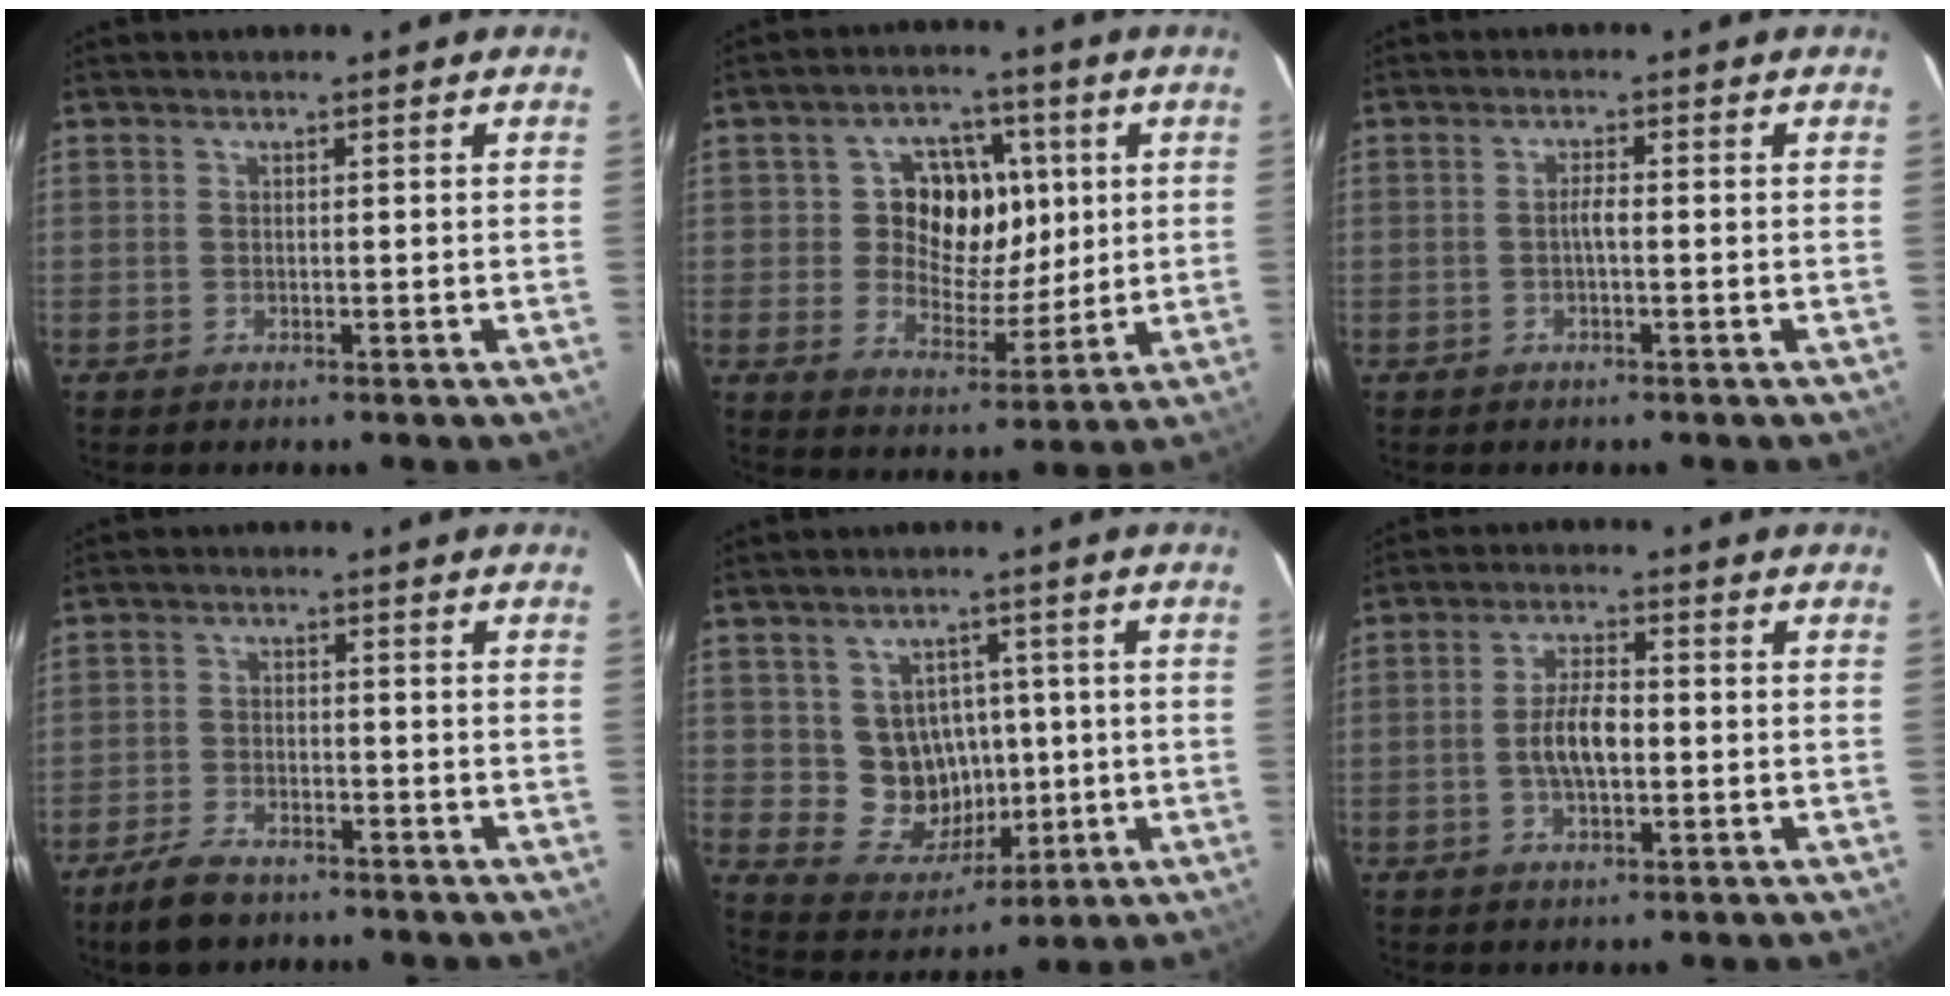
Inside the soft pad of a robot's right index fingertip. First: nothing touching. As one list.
[{"total": 11.3, "force": [2.2, 9.0, 6.5], "torque": [-0.114, 0.001, 0.039]}, {"total": 1.6, "force": [-0.4, 0.2, 1.6], "torque": [-0.029, 0.005, -0.008]}, {"total": 7.0, "force": [-5.4, 3.0, 3.3], "torque": [-0.091, -0.003, -0.098]}, {"total": 10.9, "force": [0.2, 10.1, 4.1], "torque": [-0.084, 0.010, 0.025]}, {"total": 6.2, "force": [-0.8, 2.5, 5.6], "torque": [-0.107, 0.006, -0.012]}]